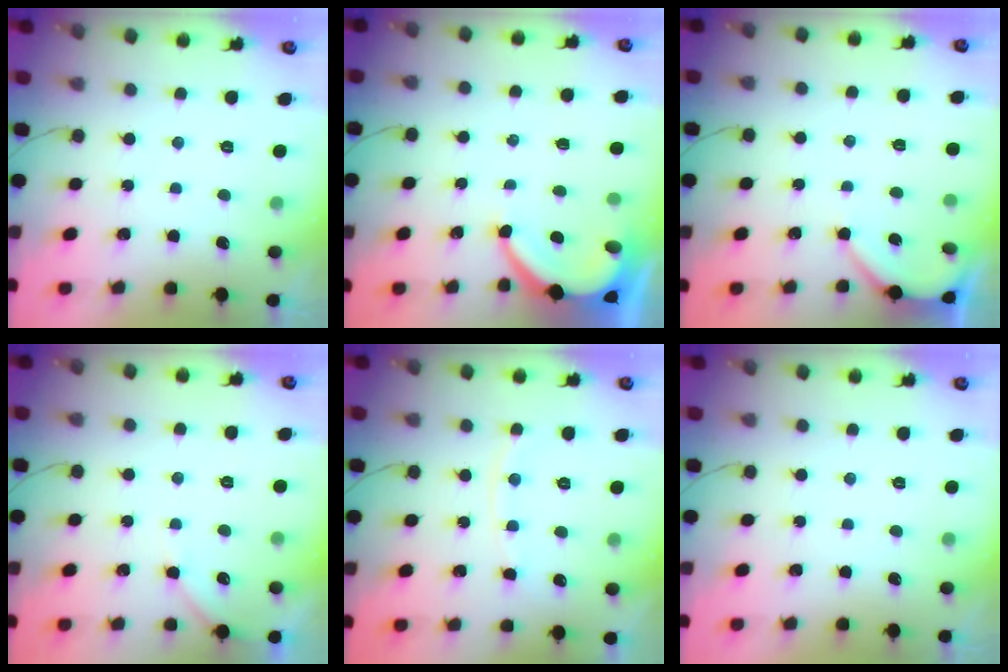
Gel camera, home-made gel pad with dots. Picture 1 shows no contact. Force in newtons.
{"total": 6.8, "press": 6.8, "slide": 0.9}
{"total": 3.9, "press": 3.9, "slide": 0.3}
{"total": 3.7, "press": 3.7, "slide": 0.5}
{"total": 5.5, "press": 5.4, "slide": 0.5}
{"total": 0.0}